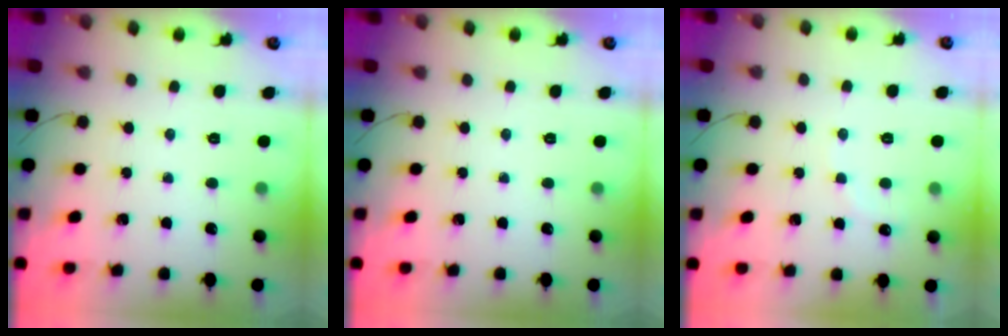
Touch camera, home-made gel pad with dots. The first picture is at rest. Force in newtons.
{"total": 0.0}
{"total": 4.2, "press": 4.0, "slide": 1.1}